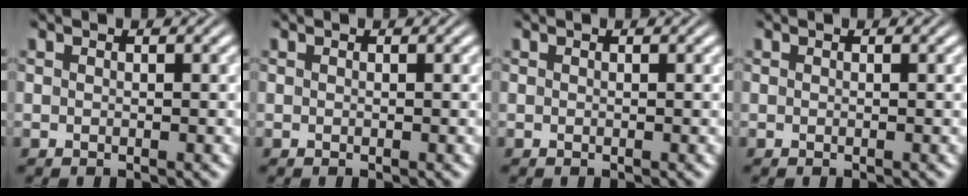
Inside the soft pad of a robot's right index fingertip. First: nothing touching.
{"total": 0.0}
{"total": 0.0}
{"total": 0.0}